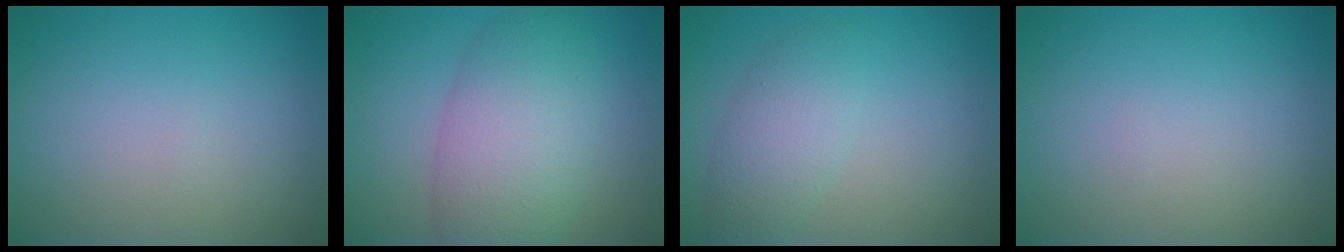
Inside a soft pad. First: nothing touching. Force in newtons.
{"total": 7.3, "press": 7.3, "slide": 0.3}
{"total": 3.3, "press": 3.3, "slide": 0.1}
{"total": 0.0}